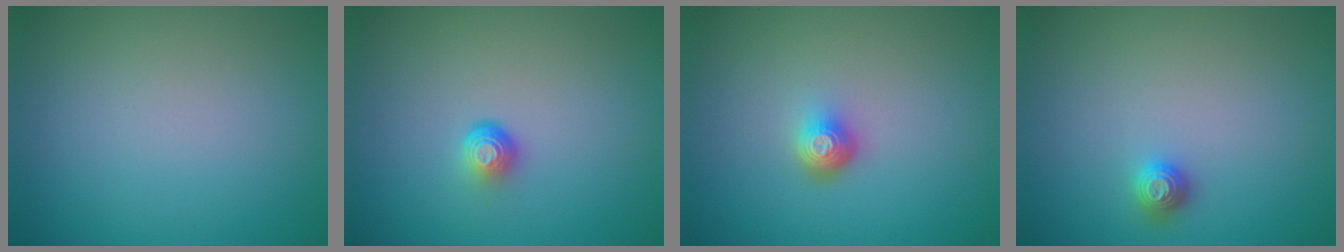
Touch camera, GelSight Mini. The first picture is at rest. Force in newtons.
{"total": 1.9, "press": 1.1, "slide": 1.5}
{"total": 2.0, "press": 1.4, "slide": 1.5}
{"total": 1.3, "press": 1.2, "slide": 0.3}